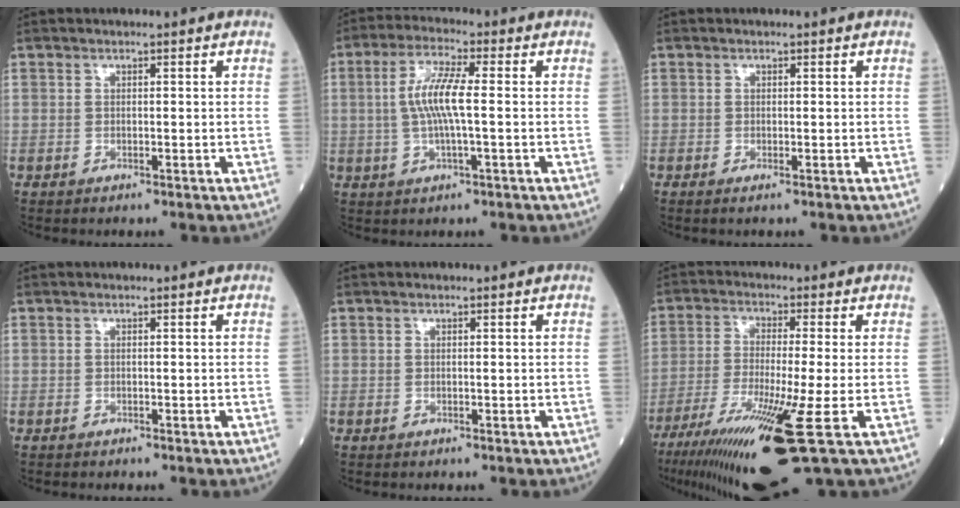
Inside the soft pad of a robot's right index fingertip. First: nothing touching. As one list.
[{"total": 7.3, "force": [0.1, 0.7, 7.3], "torque": [-0.152, 0.004, -0.002]}, {"total": 0.5, "force": [-0.3, -0.1, 0.4], "torque": [-0.006, -0.001, -0.006]}, {"total": 0.0}, {"total": 0.0}, {"total": 14.8, "force": [-7.4, -0.5, 12.8], "torque": [-0.229, -0.046, -0.130]}]